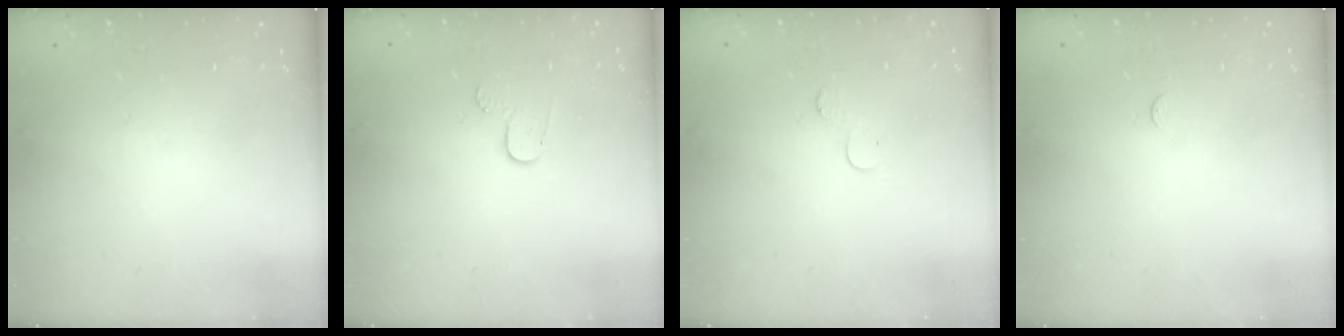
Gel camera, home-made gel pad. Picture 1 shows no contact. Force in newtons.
{"total": 5.7, "press": 5.7, "slide": 0.5}
{"total": 3.6, "press": 3.6, "slide": 0.3}
{"total": 3.2, "press": 3.2, "slide": 0.4}